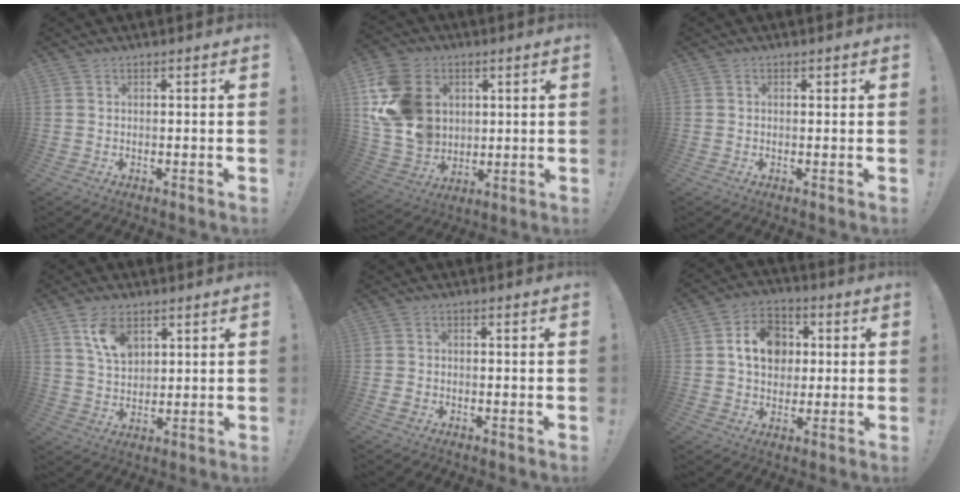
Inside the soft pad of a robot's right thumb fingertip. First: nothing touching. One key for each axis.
{"total": 18.9, "fx": 4.6, "fy": 15.0, "fz": 10.5, "tx": -0.207, "ty": -0.012, "tz": 0.093}
{"total": 0.6, "fx": 0.2, "fy": 0.6, "fz": 0.2, "tx": 0.002, "ty": 0.000, "tz": 0.002}
{"total": 8.2, "fx": 4.5, "fy": 5.2, "fz": 4.4, "tx": -0.062, "ty": -0.021, "tz": 0.082}
{"total": 2.0, "fx": -1.0, "fy": 1.3, "fz": 1.1, "tx": -0.017, "ty": 0.006, "tz": -0.017}
{"total": 12.5, "fx": 2.7, "fy": 10.3, "fz": 6.6, "tx": -0.089, "ty": -0.002, "tz": 0.055}